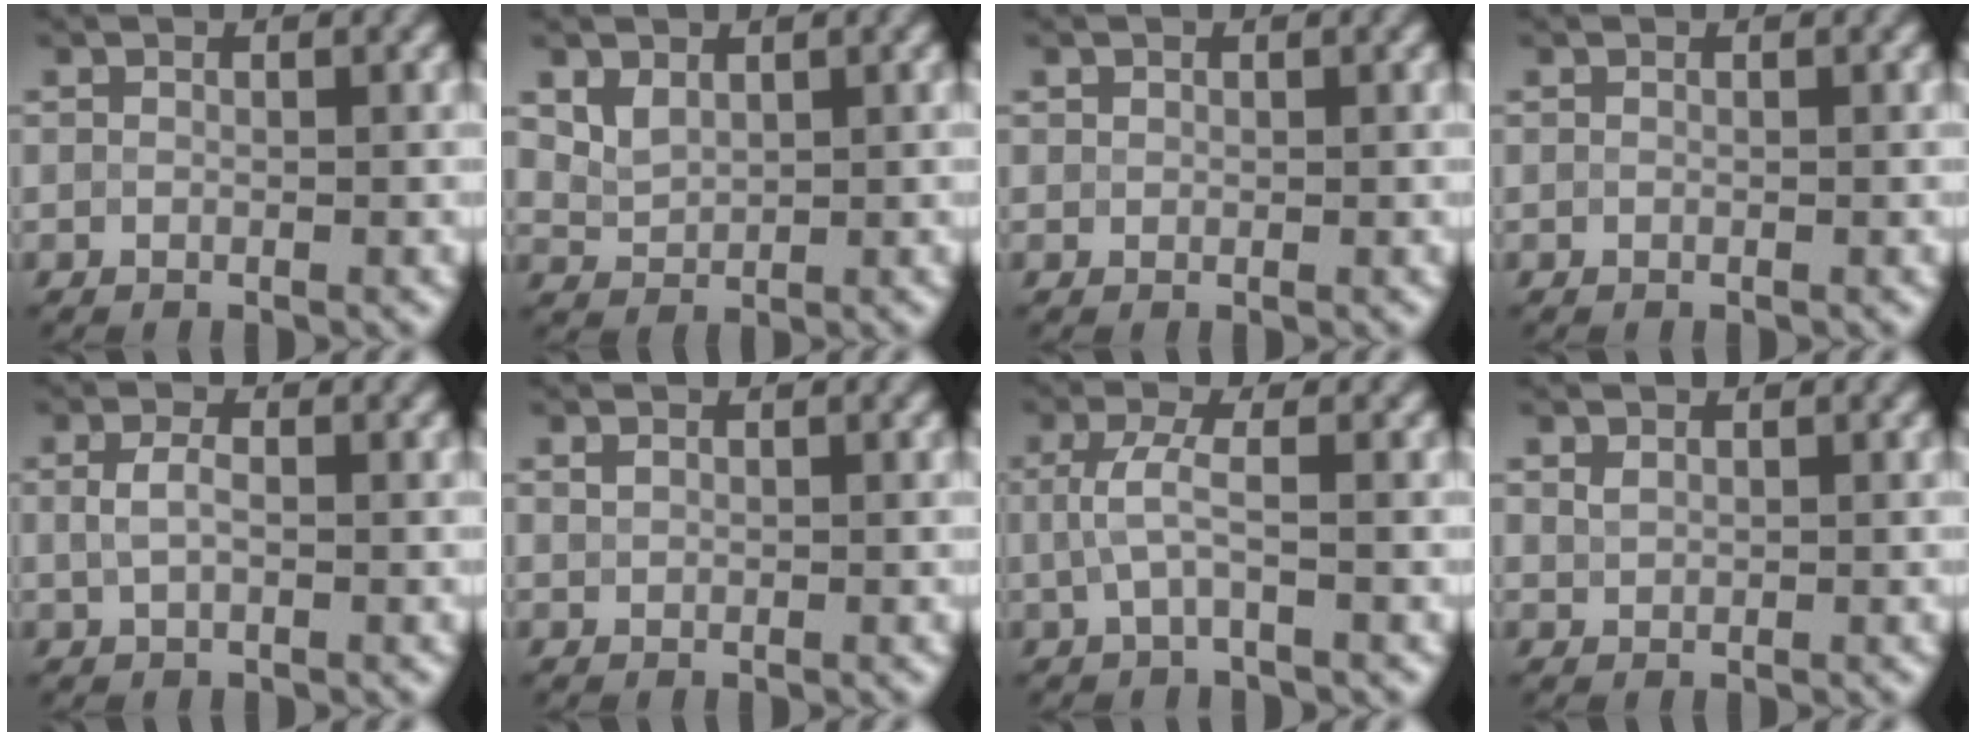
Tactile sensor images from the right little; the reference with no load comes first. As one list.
[{"total": 1.8, "force": [1.1, 1.2, 0.8], "torque": [-0.018, -0.003, 0.028]}, {"total": 0.5, "force": [0.3, 0.4, 0.0], "torque": [0.004, -0.002, 0.007]}, {"total": 0.0}, {"total": 1.7, "force": [0.2, 0.9, 1.5], "torque": [-0.035, 0.001, 0.003]}, {"total": 0.6, "force": [0.3, 0.4, 0.3], "torque": [-0.007, 0.000, 0.009]}, {"total": 2.2, "force": [0.0, 0.5, 2.2], "torque": [-0.051, 0.003, 0.001]}, {"total": 0.8, "force": [0.5, 0.5, 0.3], "torque": [-0.009, -0.001, 0.014]}]